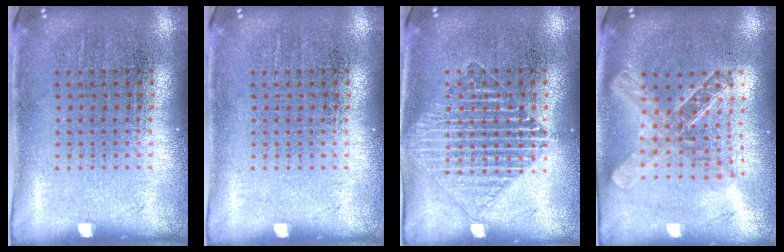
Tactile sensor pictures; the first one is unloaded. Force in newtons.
{"total": 0.0}
{"total": 1.5, "press": 1.5, "slide": 0.2}
{"total": 2.0, "press": 1.7, "slide": 1.1}